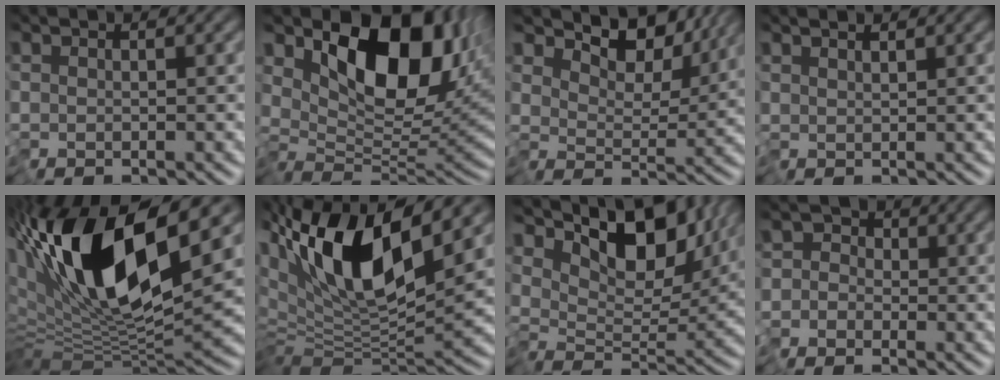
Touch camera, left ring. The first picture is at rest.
{"total": 10.4, "force": [4.2, 5.5, 7.9], "torque": [-0.114, -0.010, 0.073]}
{"total": 6.3, "force": [4.8, 2.9, 2.8], "torque": [-0.041, 0.000, 0.068]}
{"total": 1.0, "force": [0.9, 0.0, 0.4], "torque": [-0.010, 0.008, 0.018]}
{"total": 15.9, "force": [4.2, 4.9, 14.5], "torque": [-0.276, 0.012, 0.063]}
{"total": 13.4, "force": [4.5, 4.9, 11.7], "torque": [-0.225, 0.017, 0.075]}
{"total": 9.5, "force": [6.1, 4.1, 6.0], "torque": [-0.098, -0.003, 0.105]}
{"total": 3.3, "force": [-1.8, 2.7, 0.5], "torque": [0.023, 0.010, -0.047]}